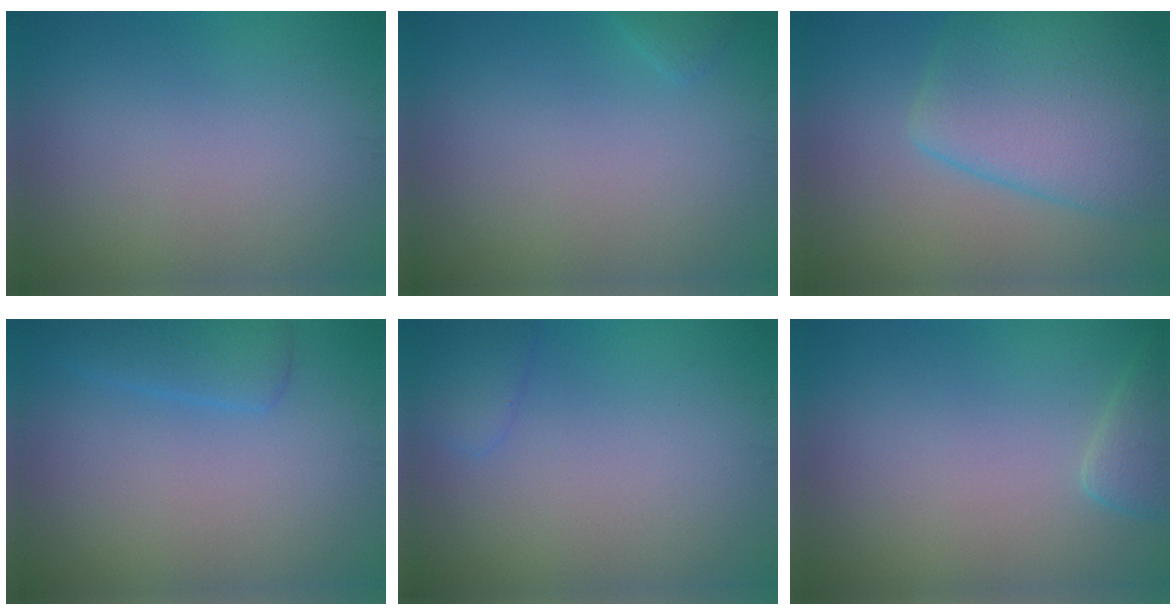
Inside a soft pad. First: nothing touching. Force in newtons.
{"total": 0.6, "press": 0.6, "slide": 0.1}
{"total": 8.2, "press": 8.2, "slide": 0.6}
{"total": 2.6, "press": 2.6, "slide": 0.2}
{"total": 1.5, "press": 1.5, "slide": 0.2}
{"total": 2.0, "press": 2.0, "slide": 0.2}